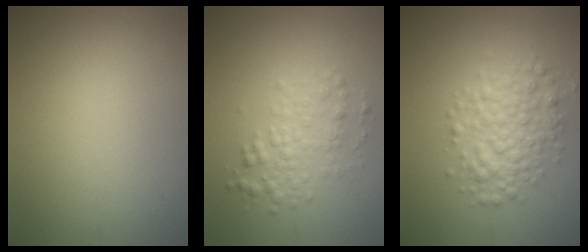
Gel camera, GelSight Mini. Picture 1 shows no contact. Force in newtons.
{"total": 2.5, "press": 2.5, "slide": 0.0}
{"total": 3.8, "press": 3.8, "slide": 0.1}